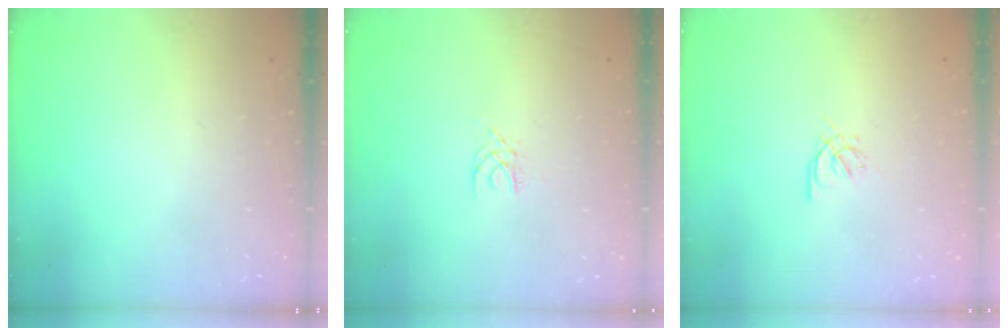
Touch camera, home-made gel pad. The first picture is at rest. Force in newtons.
{"total": 3.1, "press": 3.0, "slide": 0.4}
{"total": 2.4, "press": 2.4, "slide": 0.5}